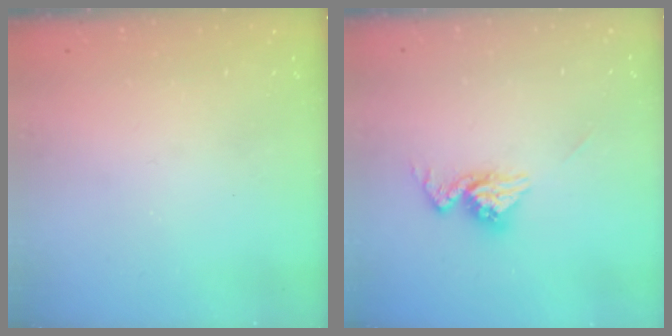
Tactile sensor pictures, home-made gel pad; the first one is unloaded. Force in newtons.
{"total": 12.4, "press": 12.3, "slide": 1.0}